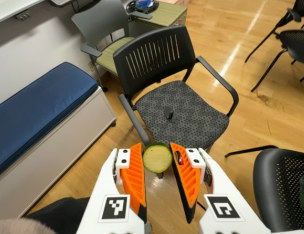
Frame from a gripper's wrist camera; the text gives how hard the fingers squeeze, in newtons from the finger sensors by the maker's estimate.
{"total": 9.6, "left": 9.7, "right": 9.5}